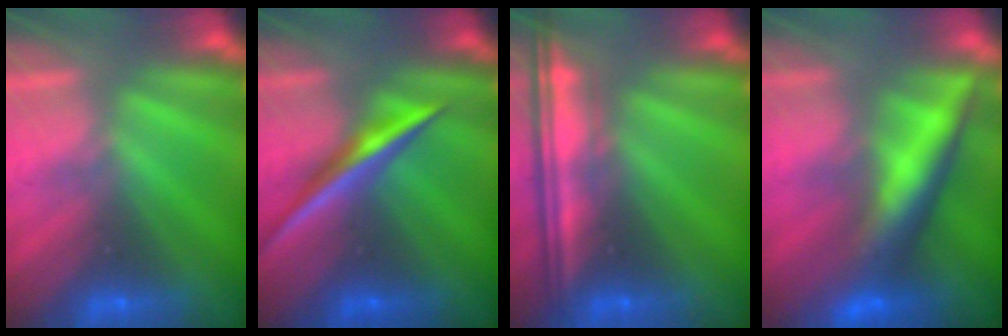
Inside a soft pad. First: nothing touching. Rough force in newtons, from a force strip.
{"total": 2.3}
{"total": 7.8}
{"total": 9.8}